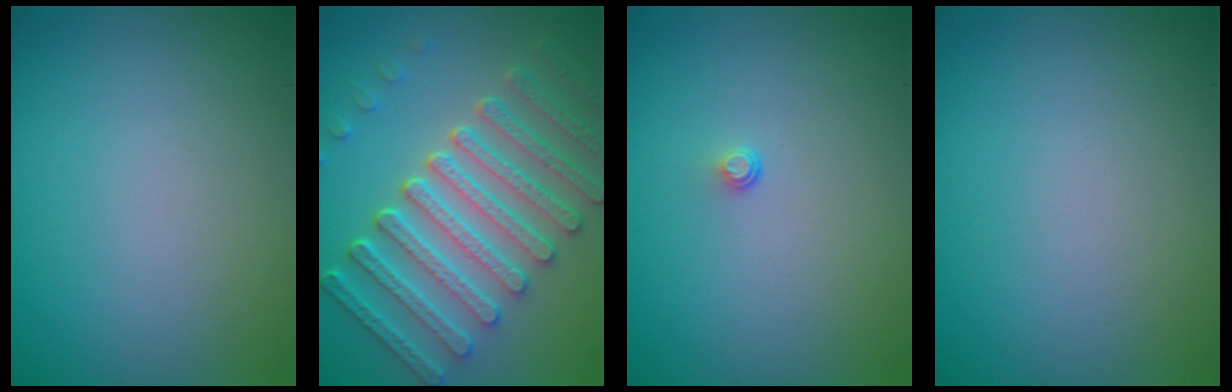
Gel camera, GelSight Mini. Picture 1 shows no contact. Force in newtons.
{"total": 7.9, "press": 6.4, "slide": 4.5}
{"total": 0.5, "press": 0.3, "slide": 0.5}
{"total": 0.0}